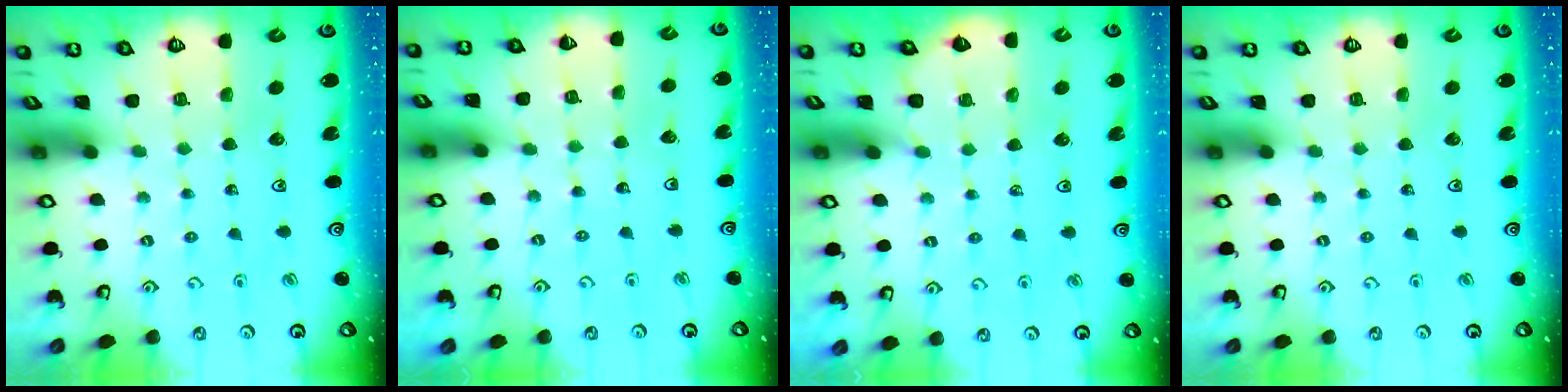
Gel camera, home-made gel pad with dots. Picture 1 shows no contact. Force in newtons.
{"total": 2.3, "press": 2.3, "slide": 0.2}
{"total": 2.3, "press": 2.2, "slide": 0.4}
{"total": 0.0}